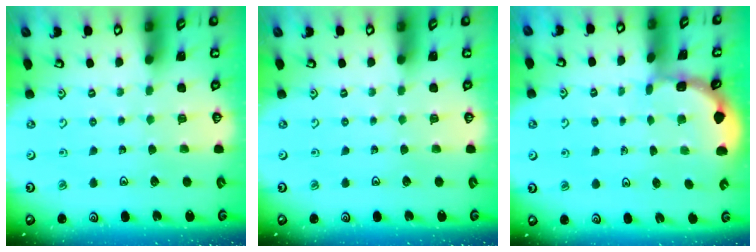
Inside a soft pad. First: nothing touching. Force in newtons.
{"total": 0.0}
{"total": 1.7, "press": 1.7, "slide": 0.2}